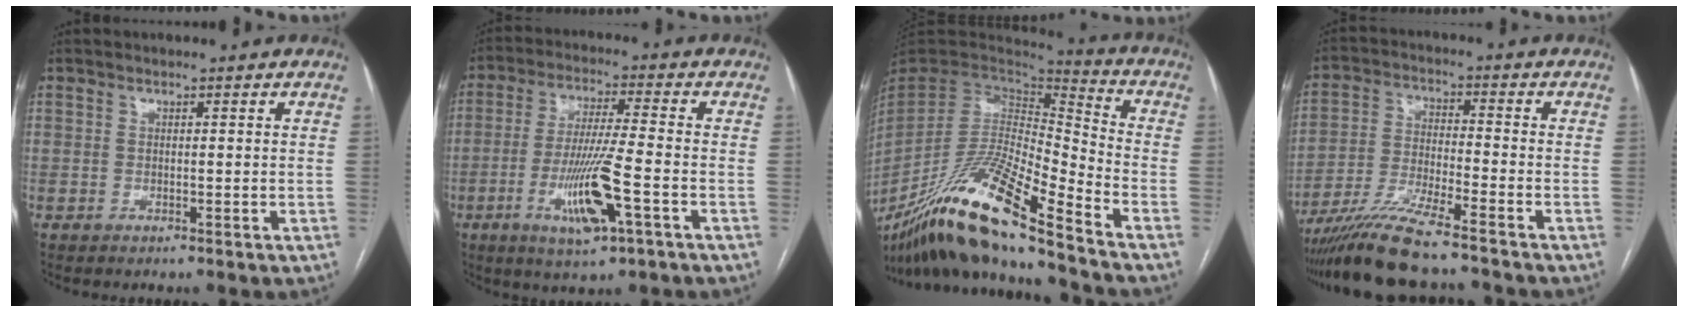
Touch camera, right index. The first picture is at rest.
{"total": 11.1, "force": [-4.1, 0.6, 10.4], "torque": [-0.202, -0.013, -0.072]}
{"total": 22.8, "force": [-16.8, 0.5, 15.4], "torque": [-0.310, -0.040, -0.314]}
{"total": 11.4, "force": [-9.4, -0.2, 6.5], "torque": [-0.124, -0.026, -0.171]}